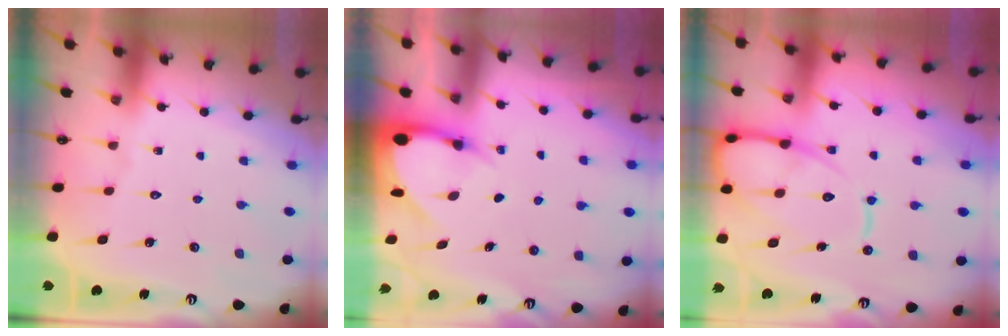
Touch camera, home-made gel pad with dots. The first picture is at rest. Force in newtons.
{"total": 4.3, "press": 4.3, "slide": 0.4}
{"total": 14.0, "press": 13.9, "slide": 1.5}